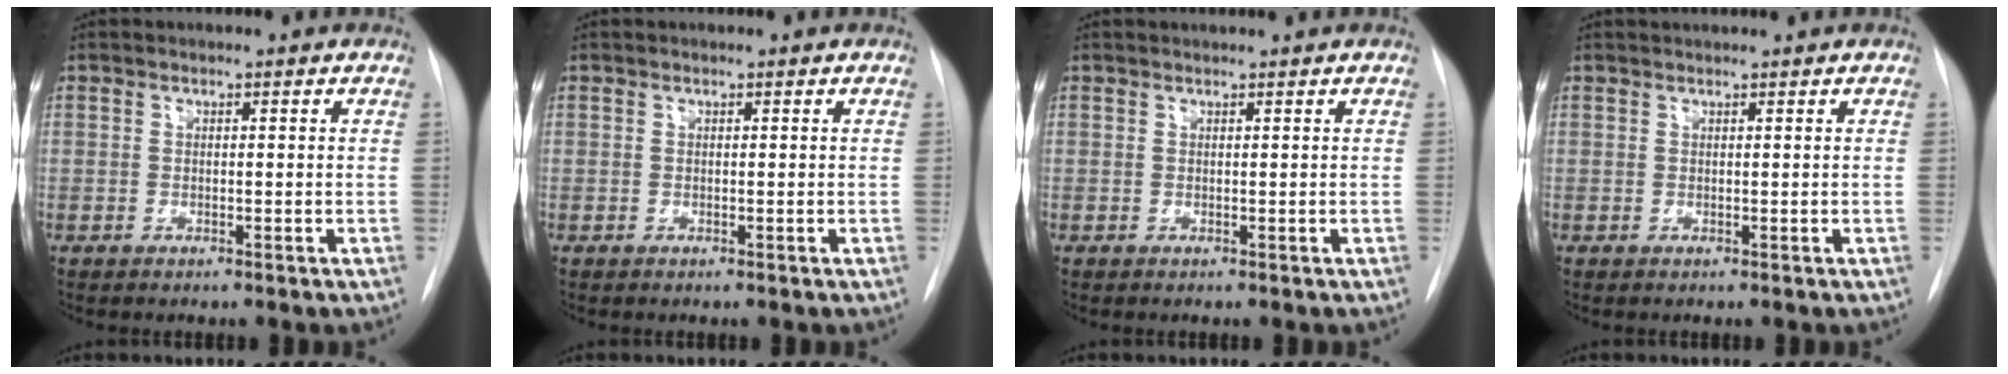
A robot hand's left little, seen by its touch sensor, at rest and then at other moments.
{"total": 0.0}
{"total": 1.5, "force": [1.4, -0.4, 0.5], "torque": [-0.006, 0.009, 0.023]}
{"total": 1.6, "force": [1.4, -0.4, 0.6], "torque": [-0.004, 0.014, 0.028]}